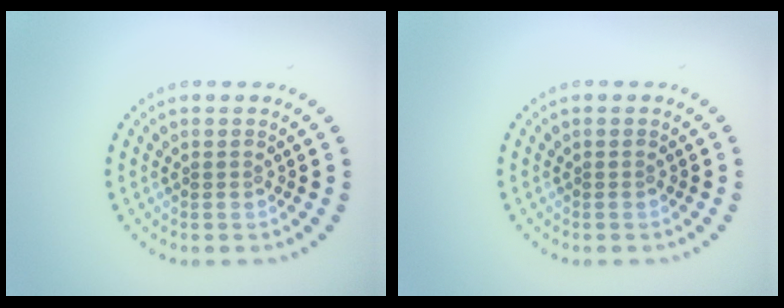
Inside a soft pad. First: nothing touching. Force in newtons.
{"total": 0.0}